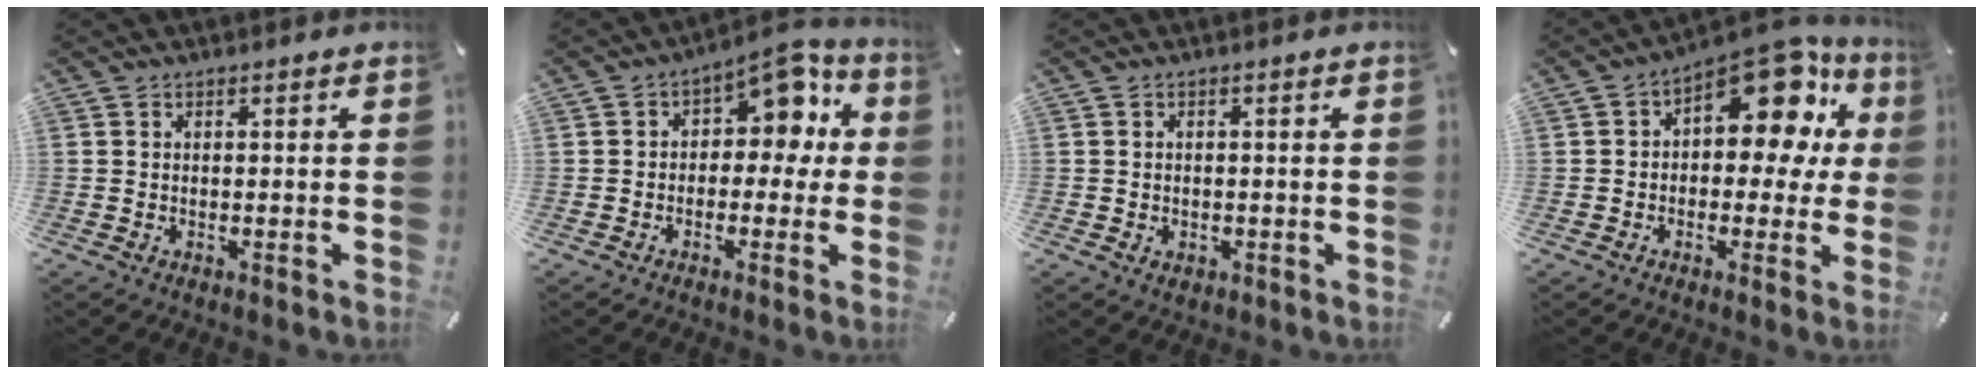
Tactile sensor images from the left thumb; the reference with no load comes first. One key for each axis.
{"total": 7.9, "fx": 3.6, "fy": 5.1, "fz": 4.9, "tx": -0.061, "ty": -0.032, "tz": 0.055}
{"total": 1.4, "fx": -0.3, "fy": 1.2, "fz": 0.4, "tx": -0.009, "ty": 0.005, "tz": -0.008}
{"total": 14.2, "fx": 7.8, "fy": 7.2, "fz": 9.4, "tx": -0.130, "ty": -0.063, "tz": 0.133}